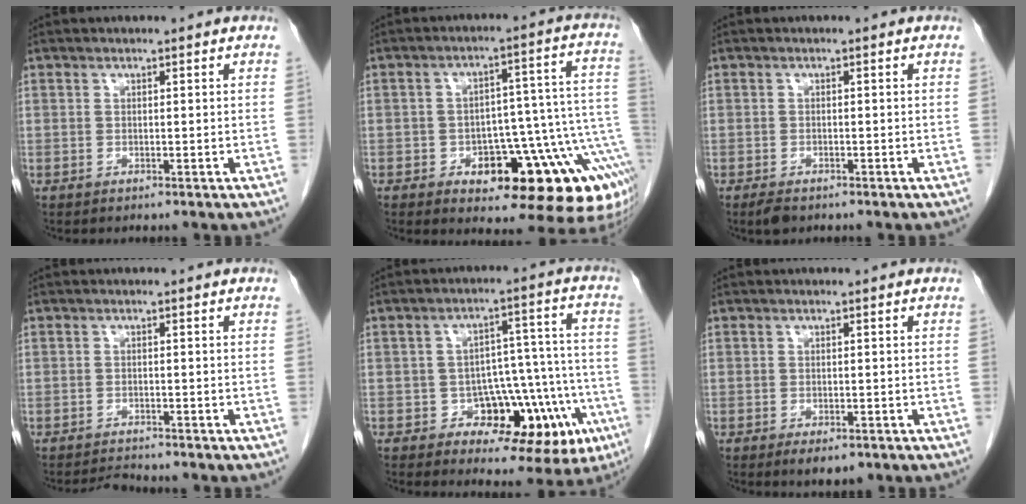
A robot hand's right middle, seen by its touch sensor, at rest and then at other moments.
{"total": 20.3, "force": [-9.0, 6.8, 16.9], "torque": [-0.112, 0.053, -0.109]}
{"total": 1.9, "force": [-1.4, 0.8, 1.0], "torque": [-0.024, -0.003, -0.021]}
{"total": 2.0, "force": [-1.9, -0.2, -0.1], "torque": [-0.001, -0.013, -0.030]}
{"total": 12.9, "force": [-5.8, 6.8, 9.3], "torque": [-0.083, 0.047, -0.068]}
{"total": 3.5, "force": [-2.2, 1.5, 2.3], "torque": [-0.029, -0.004, -0.025]}